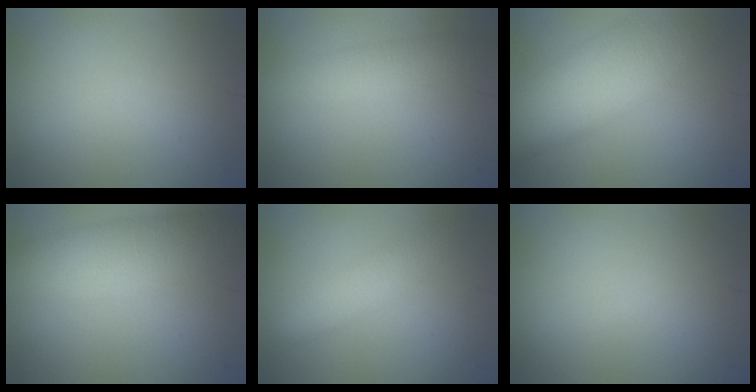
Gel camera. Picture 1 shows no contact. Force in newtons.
{"total": 3.0, "press": 3.0, "slide": 0.1}
{"total": 10.9, "press": 10.9, "slide": 0.4}
{"total": 7.1, "press": 7.0, "slide": 0.7}
{"total": 3.0, "press": 2.9, "slide": 0.2}
{"total": 0.0}